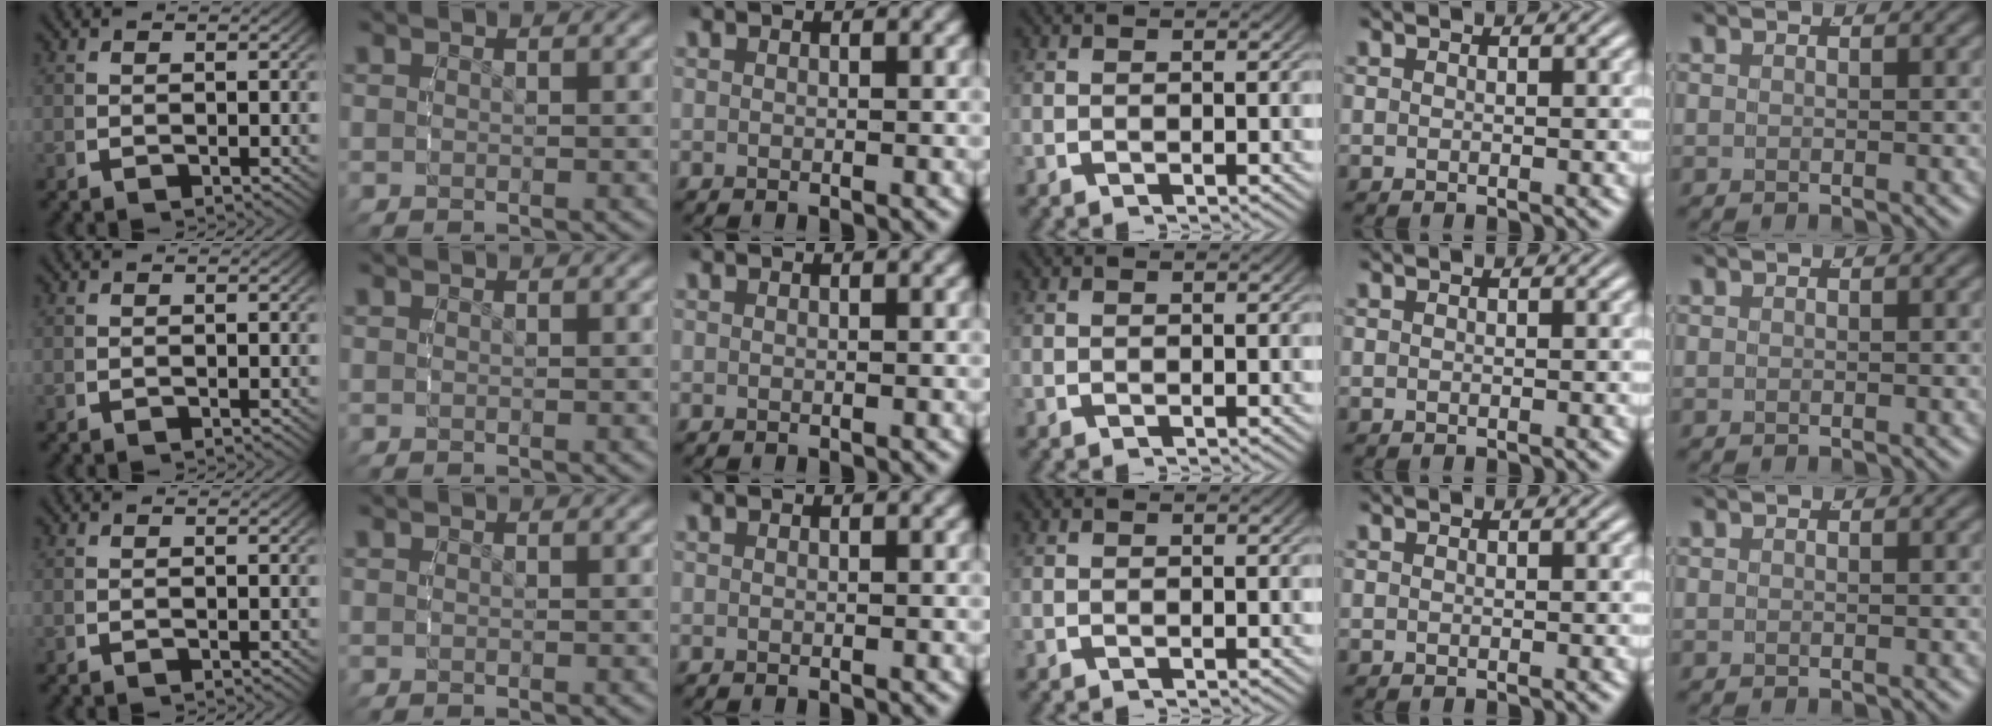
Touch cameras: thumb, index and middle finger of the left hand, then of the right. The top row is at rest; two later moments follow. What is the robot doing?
{"motion": "reach", "object": "toothpaste"}